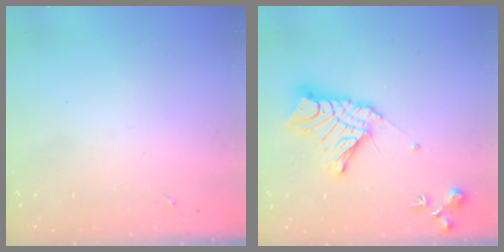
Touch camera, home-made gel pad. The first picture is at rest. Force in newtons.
{"total": 15.8, "press": 15.7, "slide": 1.4}